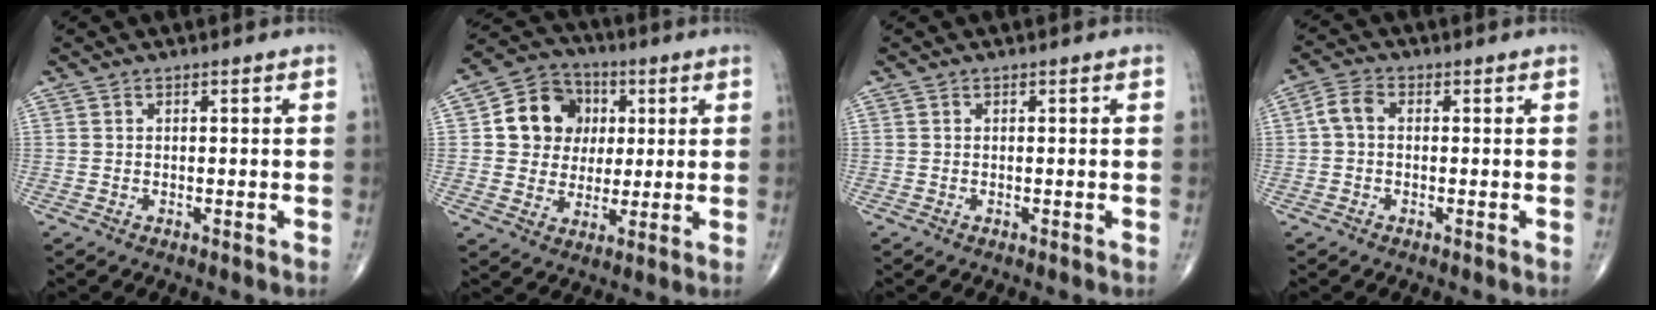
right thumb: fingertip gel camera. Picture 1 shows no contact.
{"total": 12.2, "force": [2.5, 10.7, 5.3], "torque": [-0.048, 0.006, 0.038]}
{"total": 0.0}
{"total": 3.8, "force": [0.1, 2.6, 2.8], "torque": [-0.051, 0.014, -0.006]}